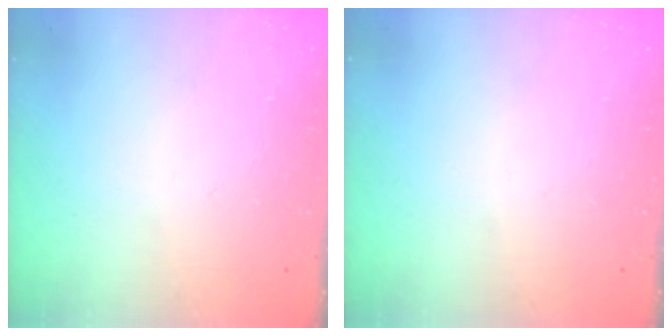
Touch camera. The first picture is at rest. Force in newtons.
{"total": 0.0}